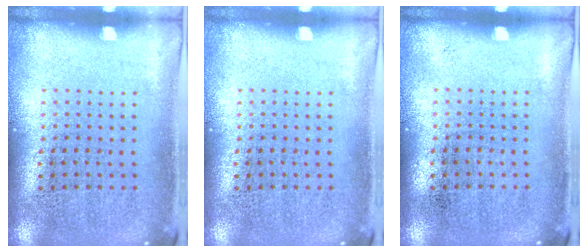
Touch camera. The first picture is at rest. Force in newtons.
{"total": 0.0}
{"total": 0.0}